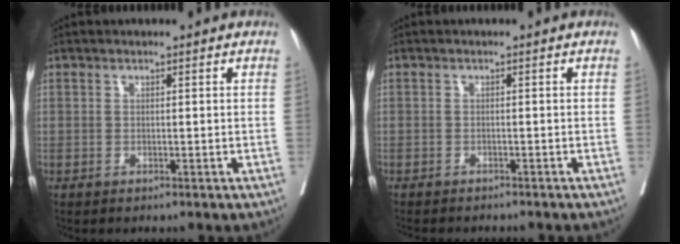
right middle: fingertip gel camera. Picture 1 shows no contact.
{"total": 6.5, "force": [-5.9, 1.3, 2.4], "torque": [-0.025, -0.004, -0.075]}